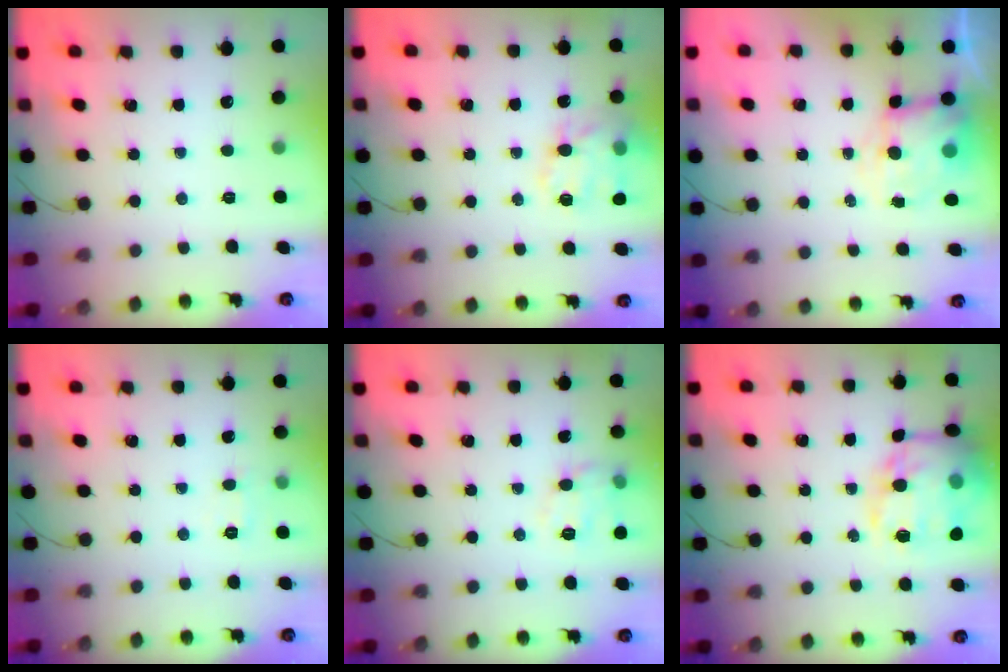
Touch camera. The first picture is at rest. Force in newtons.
{"total": 17.5, "press": 17.3, "slide": 2.7}
{"total": 7.2, "press": 7.2, "slide": 0.7}
{"total": 4.5, "press": 4.4, "slide": 1.1}
{"total": 10.0, "press": 9.9, "slide": 0.8}
{"total": 20.7, "press": 20.6, "slide": 2.2}